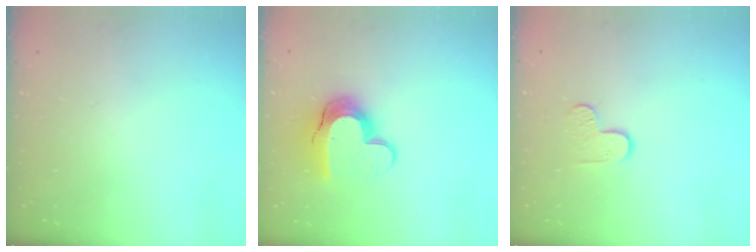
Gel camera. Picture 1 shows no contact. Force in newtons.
{"total": 14.0, "press": 14.0, "slide": 1.0}
{"total": 4.8, "press": 4.7, "slide": 0.5}